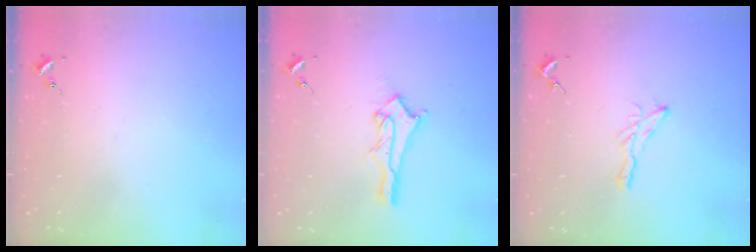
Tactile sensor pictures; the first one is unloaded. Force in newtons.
{"total": 11.8, "press": 11.8, "slide": 0.6}
{"total": 6.0, "press": 6.0, "slide": 0.2}